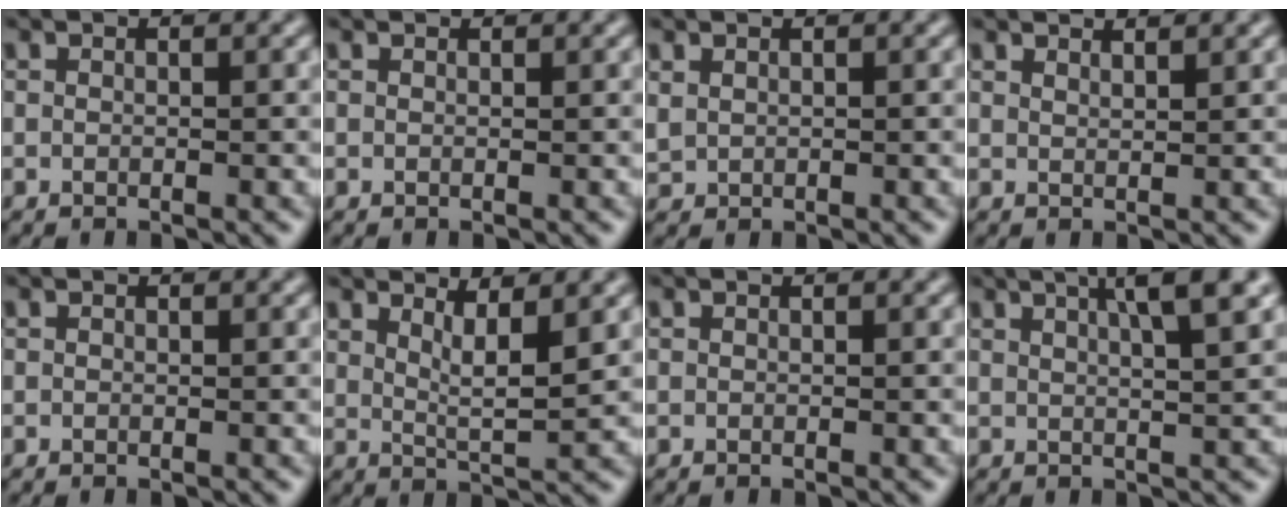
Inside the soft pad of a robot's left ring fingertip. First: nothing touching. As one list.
[{"total": 0.7, "force": [0.7, 0.0, 0.1], "torque": [-0.006, -0.004, 0.005]}, {"total": 0.7, "force": [0.6, 0.4, 0.3], "torque": [-0.012, -0.001, 0.017]}, {"total": 1.8, "force": [1.6, 0.4, 0.6], "torque": [0.001, 0.004, 0.014]}, {"total": 0.0}, {"total": 3.0, "force": [1.7, 0.7, 2.3], "torque": [-0.038, -0.012, 0.032]}, {"total": 0.0}, {"total": 5.5, "force": [2.9, 1.1, 4.5], "torque": [-0.044, 0.023, 0.025]}]